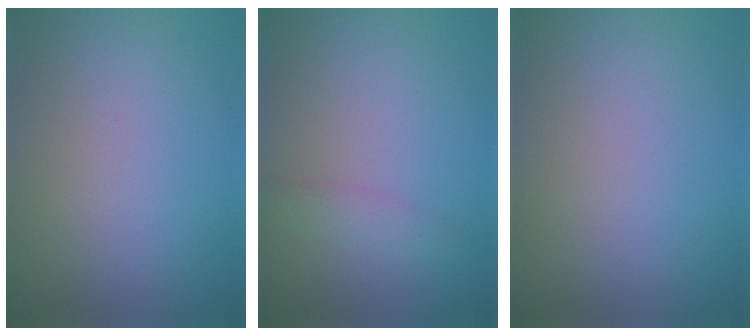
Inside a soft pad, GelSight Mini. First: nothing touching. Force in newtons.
{"total": 1.6, "press": 1.6, "slide": 0.1}
{"total": 0.0}